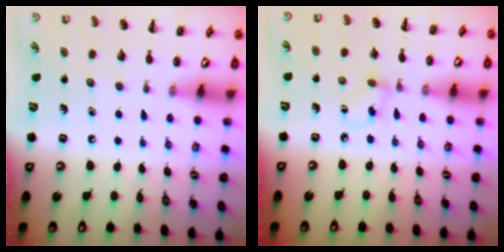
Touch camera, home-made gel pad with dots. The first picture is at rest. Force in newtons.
{"total": 3.5, "press": 3.2, "slide": 1.4}